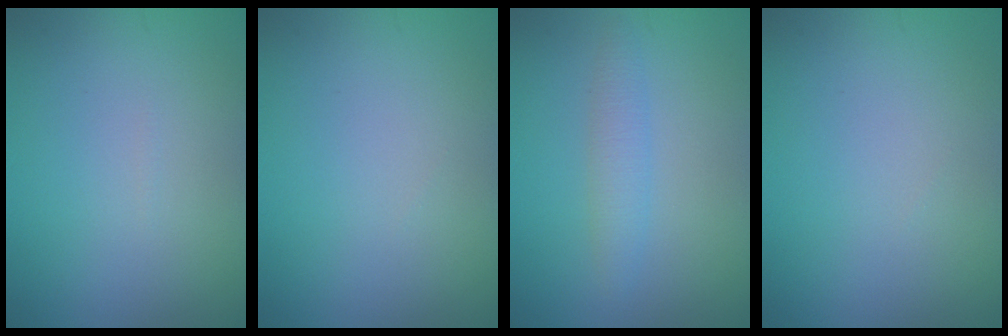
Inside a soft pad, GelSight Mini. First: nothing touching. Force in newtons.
{"total": 0.0}
{"total": 1.8, "press": 1.8, "slide": 0.2}
{"total": 0.0}